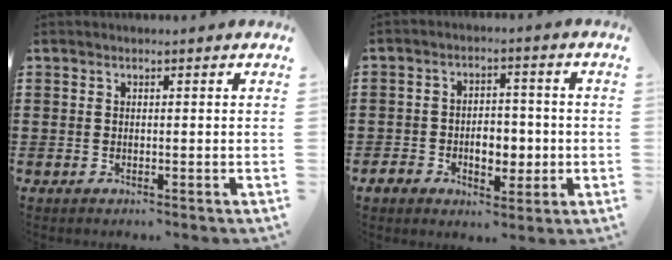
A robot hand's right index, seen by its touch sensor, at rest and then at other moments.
{"total": 6.1, "force": [-1.5, 4.3, 4.1], "torque": [-0.072, 0.009, -0.028]}